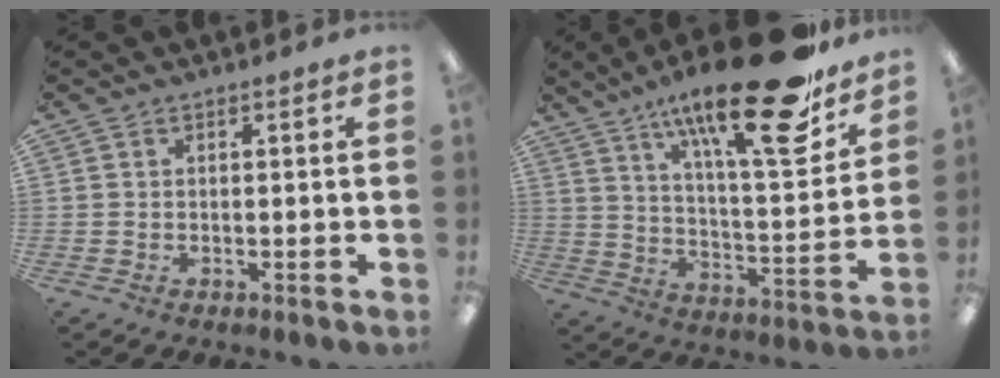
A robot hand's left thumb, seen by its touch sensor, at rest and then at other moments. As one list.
[{"total": 25.4, "force": [17.5, 6.1, 17.3], "torque": [-0.269, -0.112, 0.278]}]